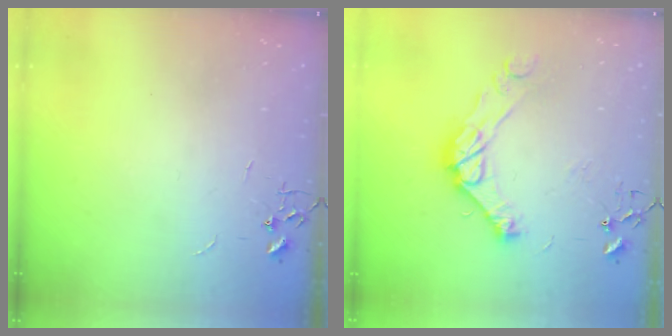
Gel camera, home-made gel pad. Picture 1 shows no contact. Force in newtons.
{"total": 14.1, "press": 14.1, "slide": 1.1}